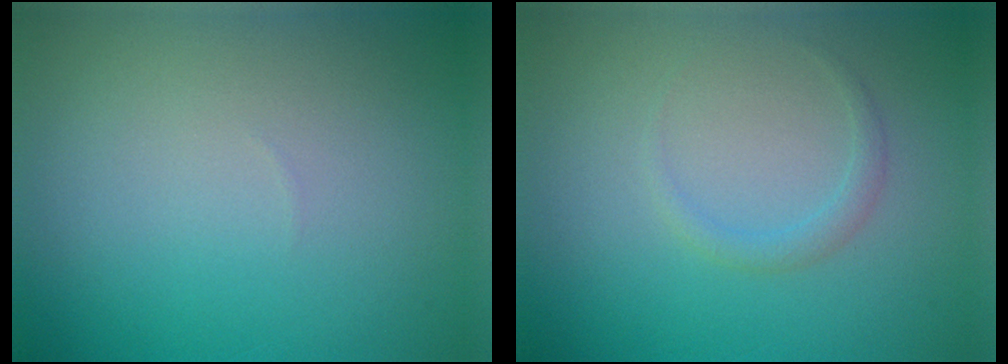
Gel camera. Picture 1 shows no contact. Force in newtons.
{"total": 1.0, "press": 1.0, "slide": 0.1}